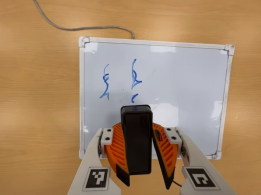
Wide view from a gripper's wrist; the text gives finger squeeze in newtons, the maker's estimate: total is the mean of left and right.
{"total": 9.1, "left": 9.3, "right": 8.8}